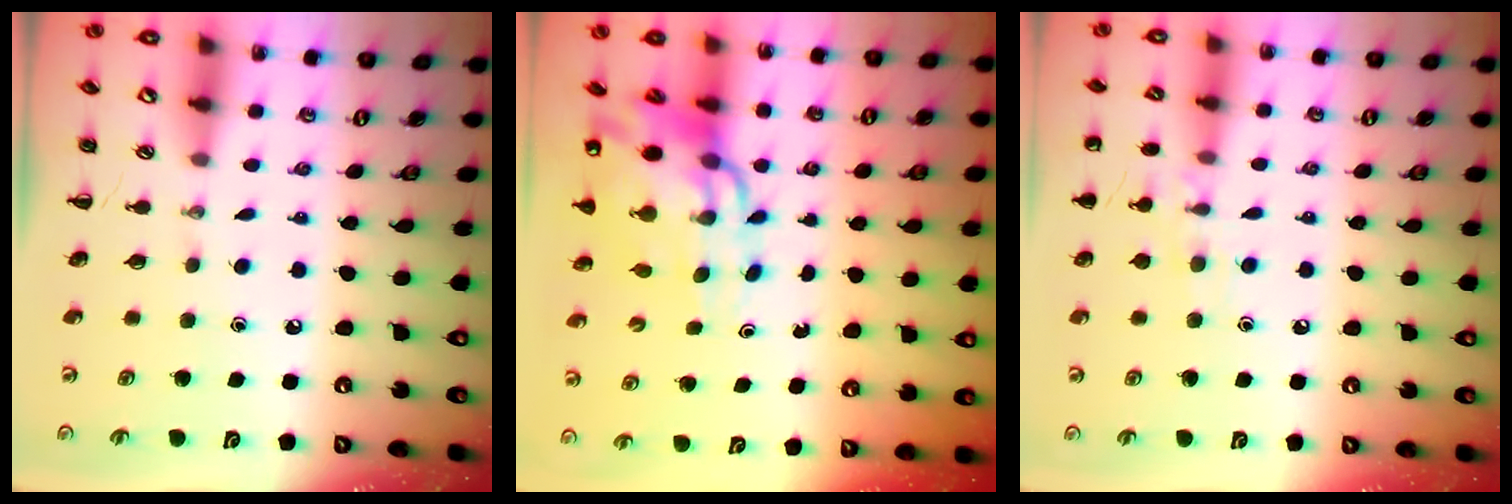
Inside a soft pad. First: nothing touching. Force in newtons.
{"total": 14.1, "press": 13.5, "slide": 4.0}
{"total": 8.6, "press": 8.3, "slide": 2.1}